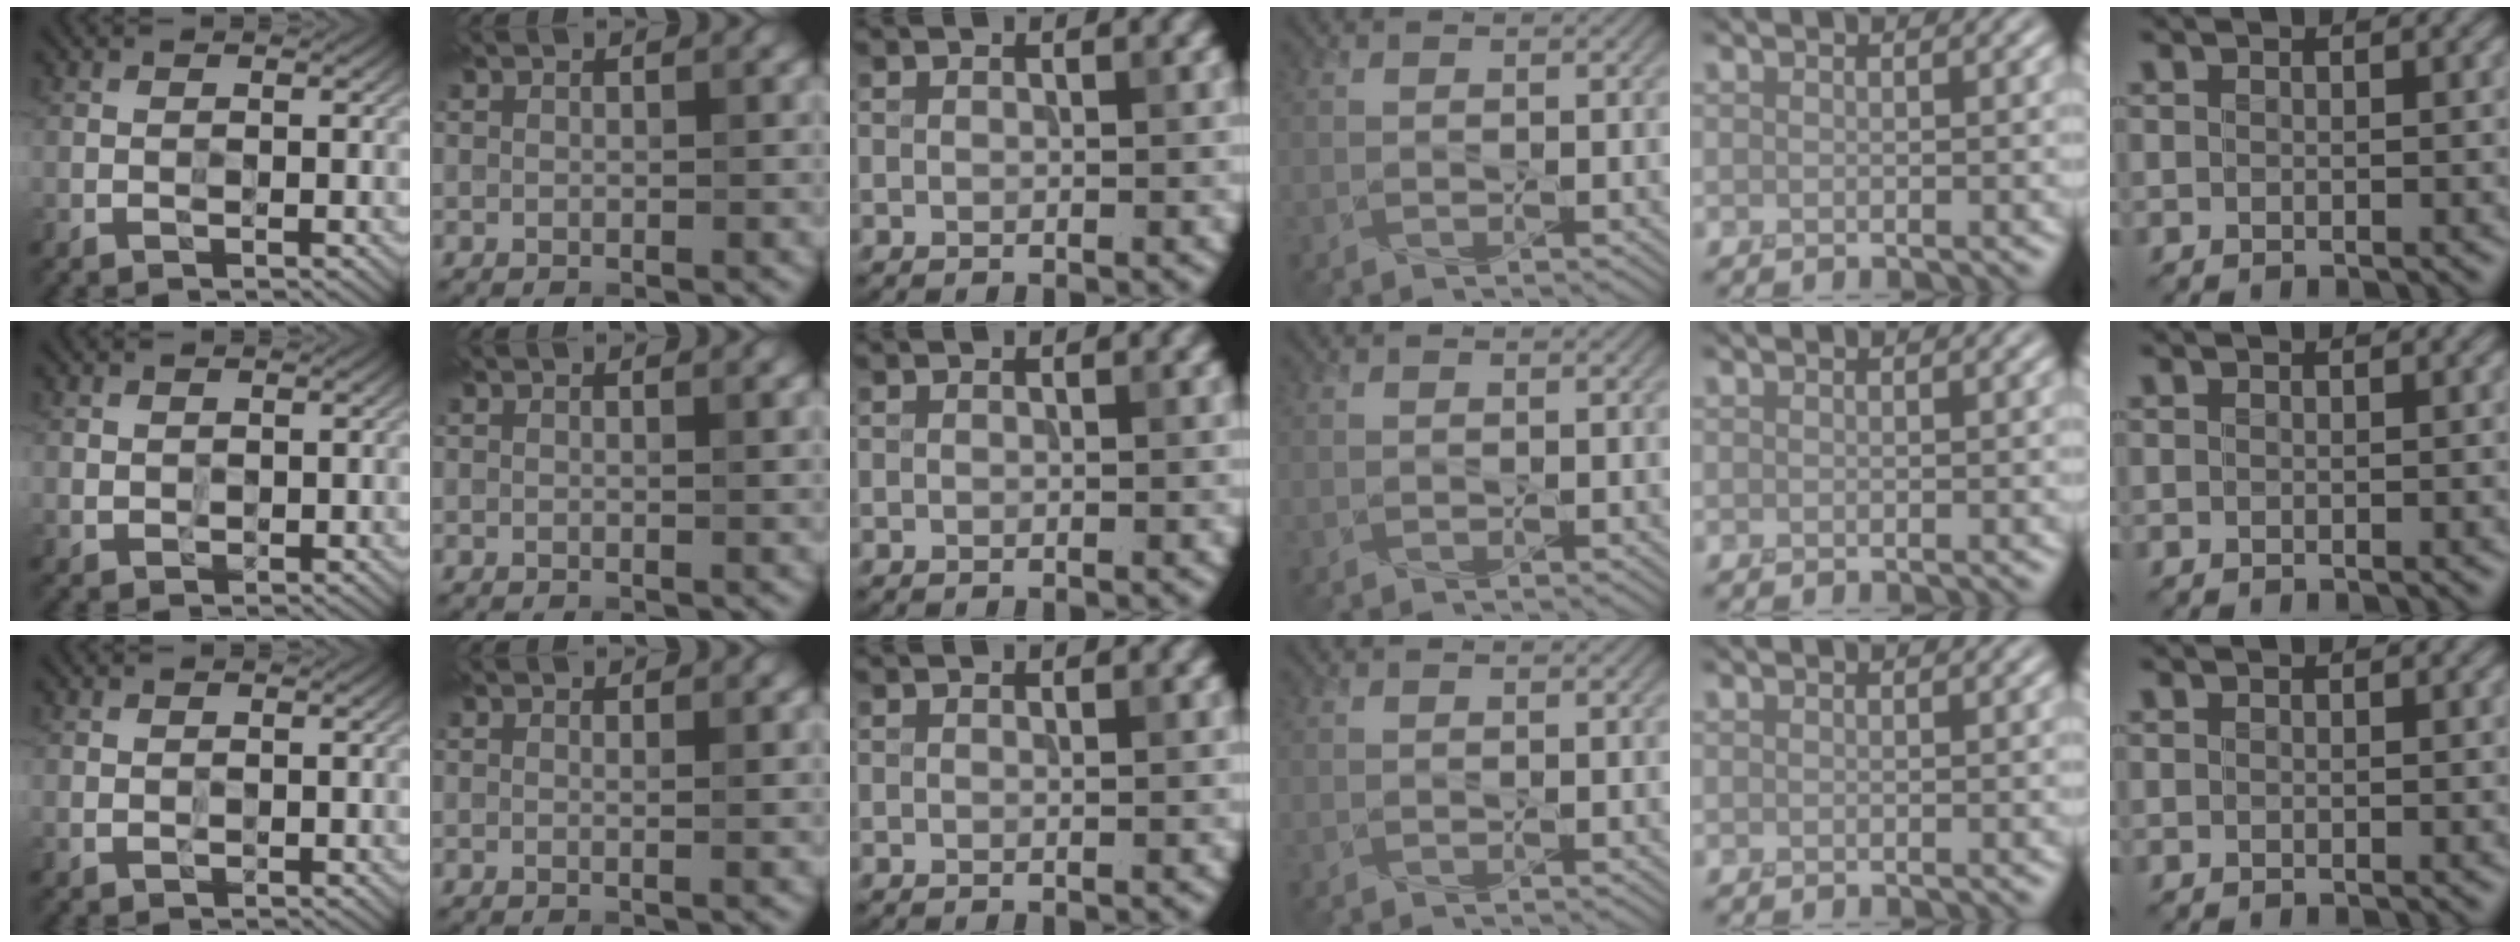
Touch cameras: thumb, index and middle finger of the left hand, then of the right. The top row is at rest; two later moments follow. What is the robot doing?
{"motion": "screw", "object": "spray bottle"}